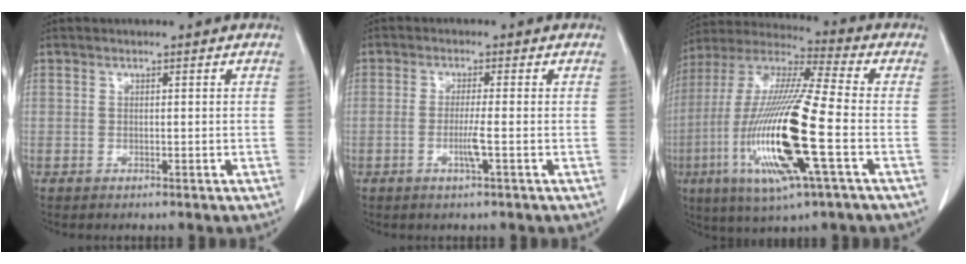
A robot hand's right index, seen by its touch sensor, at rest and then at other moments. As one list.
[{"total": 3.0, "force": [-0.9, -0.4, 2.8], "torque": [-0.056, -0.006, -0.019]}, {"total": 21.4, "force": [-5.6, 1.7, 20.5], "torque": [-0.451, -0.028, -0.108]}]